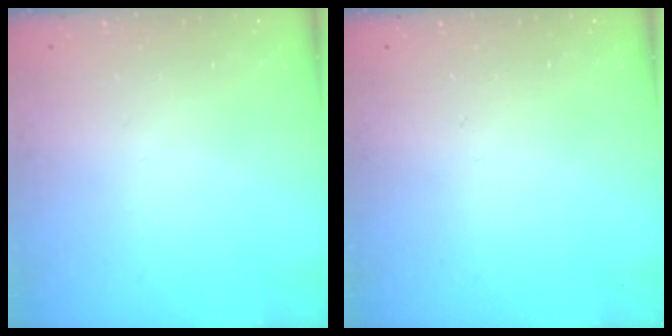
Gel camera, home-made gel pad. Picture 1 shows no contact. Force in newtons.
{"total": 0.0}